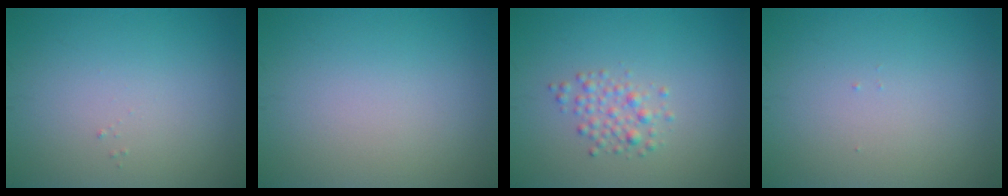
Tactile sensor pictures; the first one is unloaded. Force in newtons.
{"total": 0.0}
{"total": 1.9, "press": 1.9, "slide": 0.1}
{"total": 0.0}